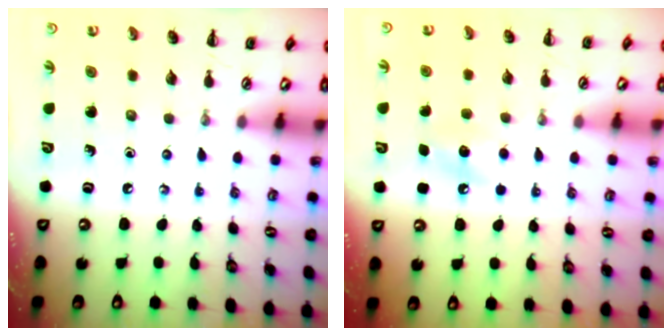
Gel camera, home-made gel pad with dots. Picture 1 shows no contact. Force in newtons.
{"total": 8.1, "press": 7.9, "slide": 1.8}